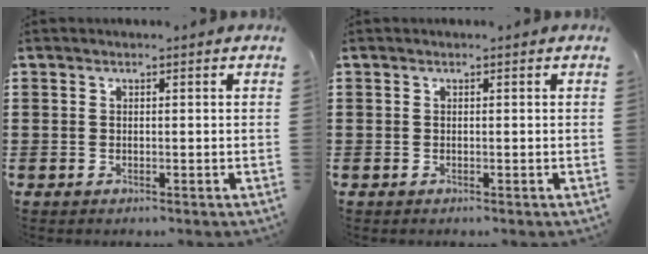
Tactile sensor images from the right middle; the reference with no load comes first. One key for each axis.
{"total": 0.0}